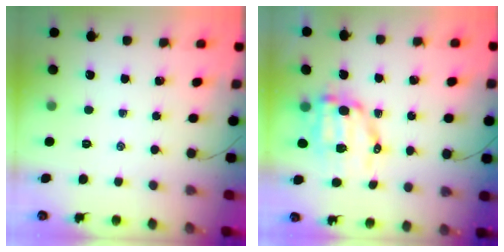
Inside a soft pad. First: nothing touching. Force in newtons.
{"total": 9.9, "press": 9.7, "slide": 2.0}